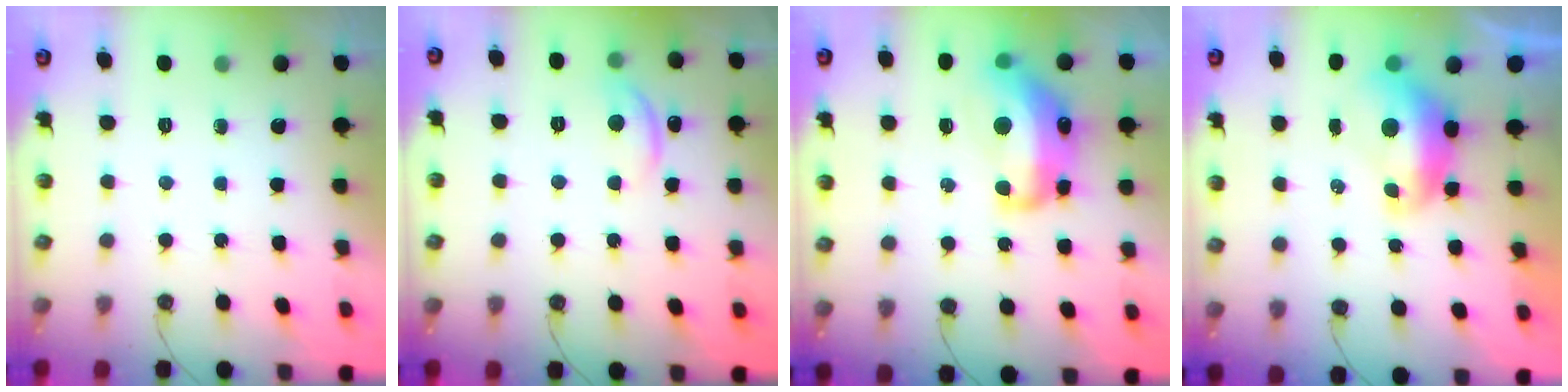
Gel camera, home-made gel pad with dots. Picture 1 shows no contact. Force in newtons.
{"total": 4.5, "press": 4.4, "slide": 0.7}
{"total": 9.8, "press": 9.8, "slide": 1.1}
{"total": 2.2, "press": 2.0, "slide": 0.9}